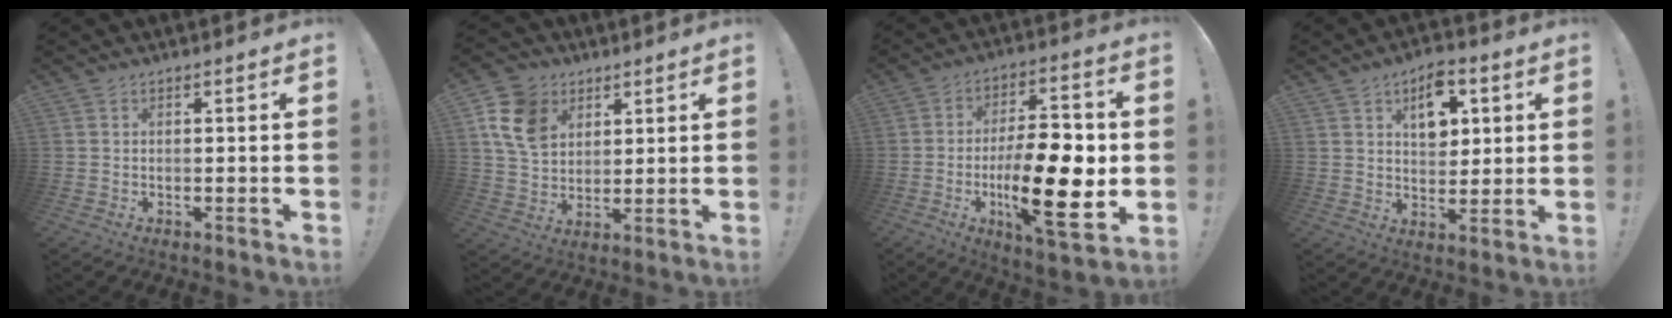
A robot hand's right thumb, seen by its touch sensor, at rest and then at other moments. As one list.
[{"total": 13.3, "force": [5.7, 10.0, 6.6], "torque": [-0.102, -0.016, 0.116]}, {"total": 22.1, "force": [-3.8, 8.4, 20.1], "torque": [-0.333, 0.006, -0.059]}, {"total": 10.0, "force": [4.4, 6.4, 6.4], "torque": [-0.075, -0.017, 0.074]}]